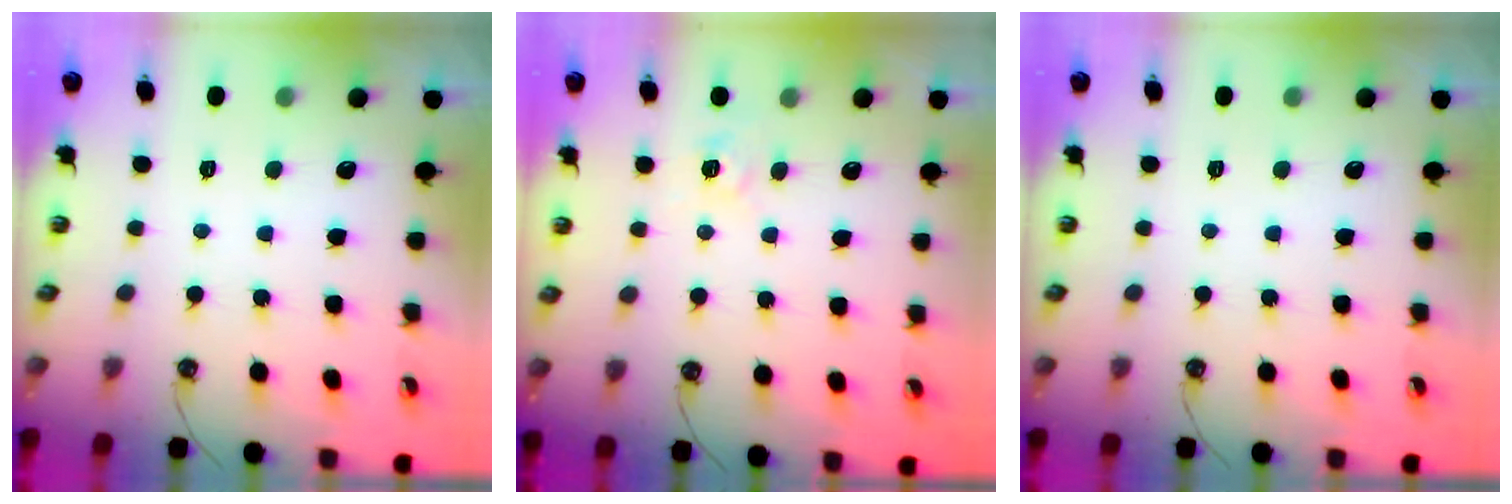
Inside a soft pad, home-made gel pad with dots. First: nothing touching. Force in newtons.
{"total": 5.4, "press": 5.3, "slide": 0.5}
{"total": 0.0}